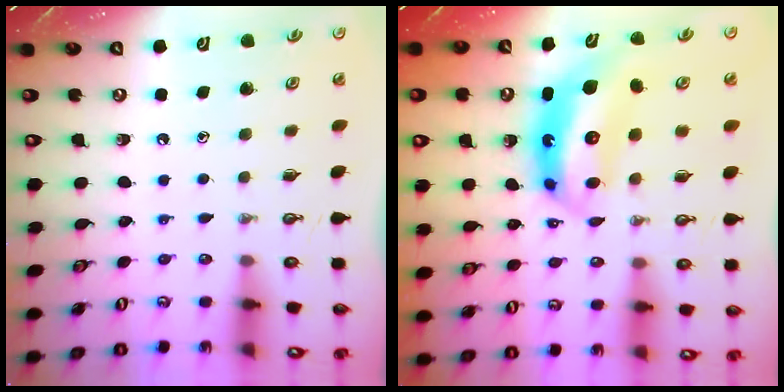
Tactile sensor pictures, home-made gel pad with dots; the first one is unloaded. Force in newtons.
{"total": 10.3, "press": 10.3, "slide": 1.1}